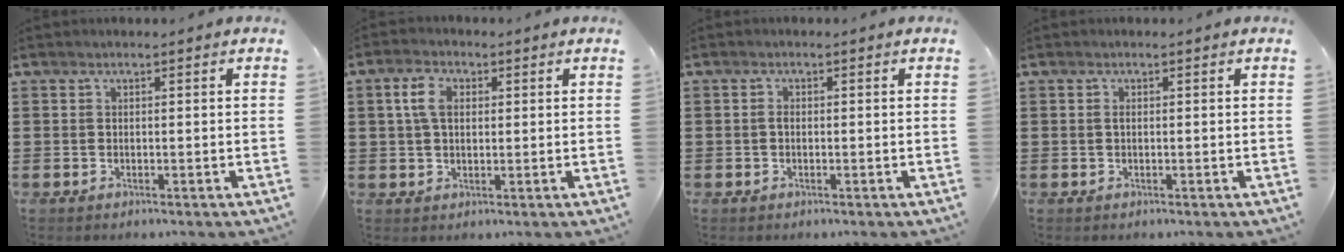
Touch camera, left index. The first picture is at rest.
{"total": 4.9, "force": [1.3, 3.1, 3.5], "torque": [-0.079, 0.014, 0.021]}
{"total": 1.0, "force": [-0.2, 0.7, 0.7], "torque": [-0.017, 0.002, -0.005]}
{"total": 0.6, "force": [0.0, 0.2, 0.6], "torque": [-0.014, -0.002, 0.001]}